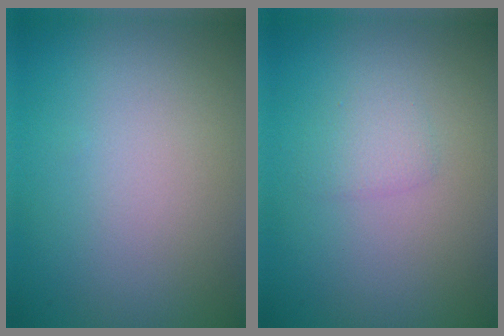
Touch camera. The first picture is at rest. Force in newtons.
{"total": 1.3, "press": 1.3, "slide": 0.0}